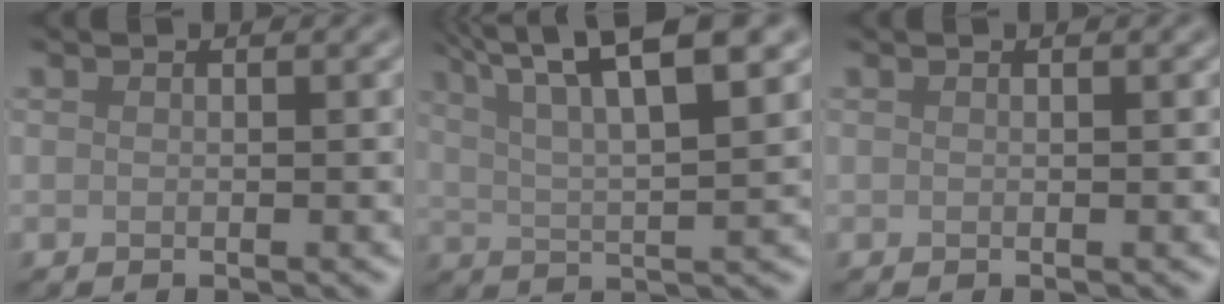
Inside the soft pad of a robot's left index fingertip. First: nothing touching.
{"total": 9.3, "force": [5.4, 2.3, 7.2], "torque": [-0.107, 0.023, 0.076]}
{"total": 0.0}